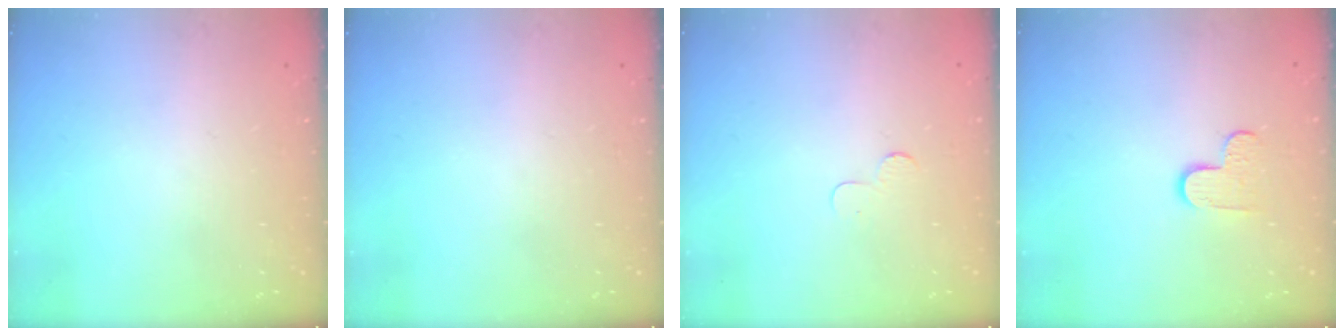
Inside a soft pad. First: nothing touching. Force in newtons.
{"total": 0.0}
{"total": 3.7, "press": 3.7, "slide": 0.4}
{"total": 5.3, "press": 5.3, "slide": 0.3}